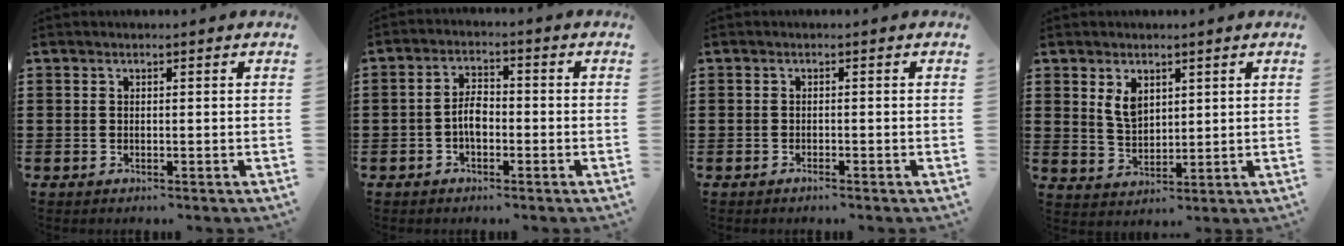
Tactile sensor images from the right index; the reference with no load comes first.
{"total": 3.8, "force": [-1.2, 1.8, 3.1], "torque": [-0.073, -0.003, -0.026]}
{"total": 0.8, "force": [-0.7, 0.0, 0.4], "torque": [-0.010, -0.004, -0.012]}
{"total": 4.0, "force": [2.0, 2.4, 2.4], "torque": [-0.057, 0.008, 0.038]}